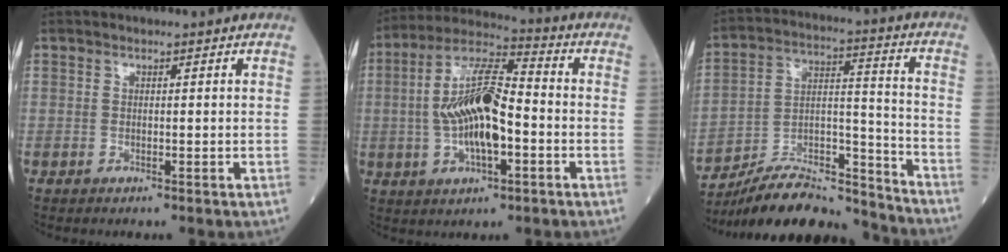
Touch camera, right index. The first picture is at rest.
{"total": 13.0, "force": [-1.4, 4.1, 12.3], "torque": [-0.246, 0.014, -0.027]}
{"total": 17.0, "force": [-16.2, 2.4, 4.2], "torque": [-0.070, 0.043, -0.272]}